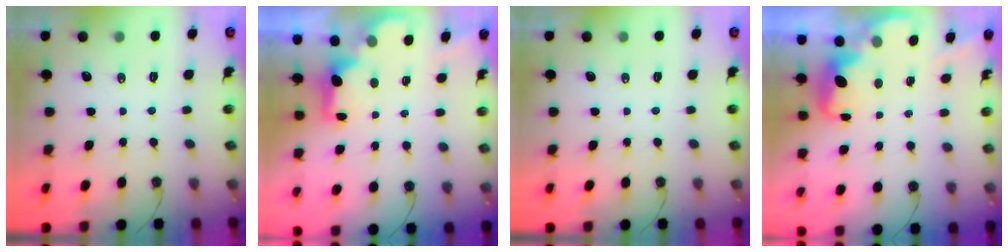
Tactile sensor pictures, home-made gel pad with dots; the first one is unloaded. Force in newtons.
{"total": 3.3, "press": 3.3, "slide": 0.7}
{"total": 0.0}
{"total": 2.7, "press": 2.6, "slide": 0.8}